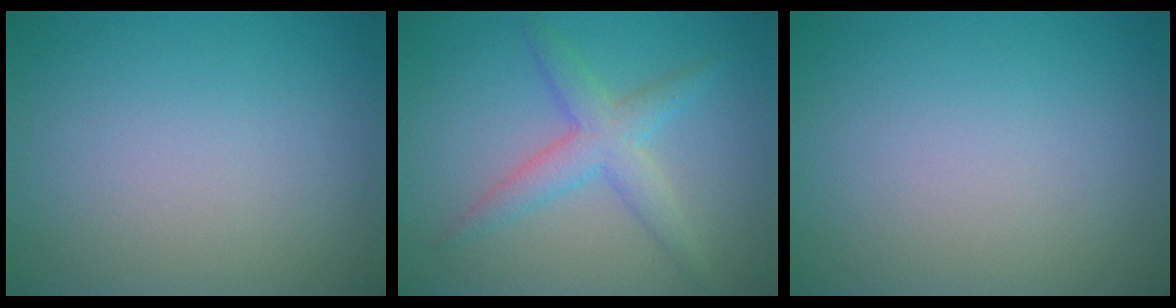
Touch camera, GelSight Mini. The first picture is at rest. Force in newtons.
{"total": 3.5, "press": 3.5, "slide": 0.1}
{"total": 0.0}